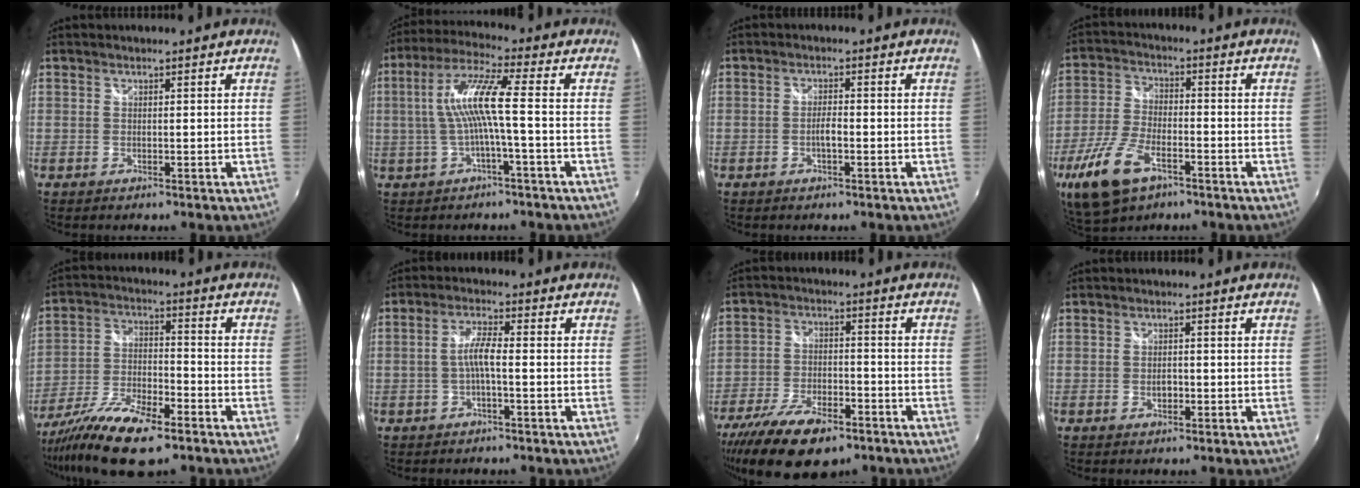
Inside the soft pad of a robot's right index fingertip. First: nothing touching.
{"total": 9.4, "force": [-1.0, -0.1, 9.4], "torque": [-0.189, 0.009, -0.012]}
{"total": 2.1, "force": [-0.8, 0.5, 1.8], "torque": [-0.037, 0.003, -0.016]}
{"total": 14.5, "force": [-7.9, 6.9, 10.0], "torque": [-0.226, -0.024, -0.149]}
{"total": 15.5, "force": [-10.4, 4.7, 10.4], "torque": [-0.212, -0.036, -0.195]}
{"total": 4.0, "force": [-1.1, 0.4, 3.8], "torque": [-0.078, 0.007, -0.021]}
{"total": 16.3, "force": [-10.8, 7.1, 9.9], "torque": [-0.218, -0.034, -0.186]}
{"total": 1.8, "force": [-0.6, 1.2, 1.2], "torque": [-0.020, 0.001, -0.010]}